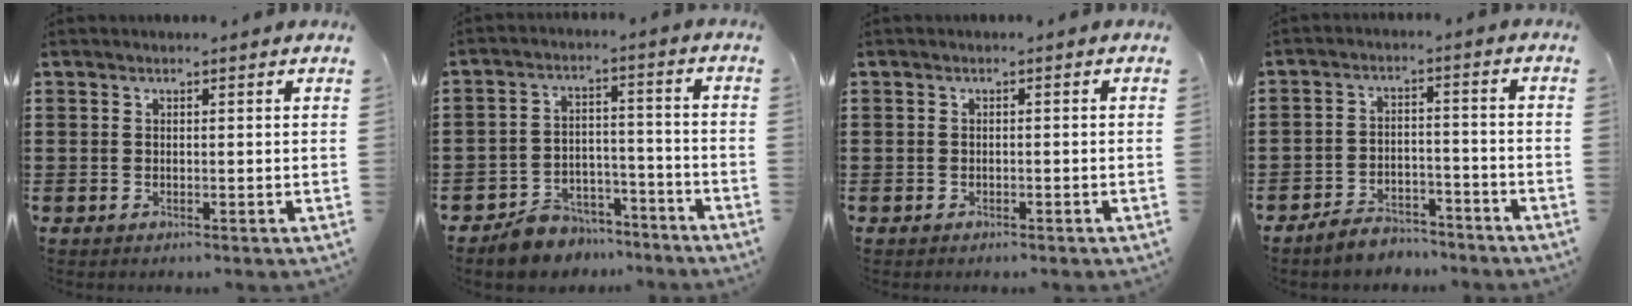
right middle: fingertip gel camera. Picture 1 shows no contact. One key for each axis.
{"total": 6.1, "fx": -5.8, "fy": 1.9, "fz": 0.4, "tx": -0.003, "ty": 0.027, "tz": -0.113}
{"total": 0.5, "fx": -0.5, "fy": 0.2, "fz": 0.0, "tx": -0.001, "ty": 0.001, "tz": -0.011}
{"total": 4.4, "fx": -4.4, "fy": 0.7, "fz": 0.4, "tx": -0.008, "ty": 0.011, "tz": -0.090}